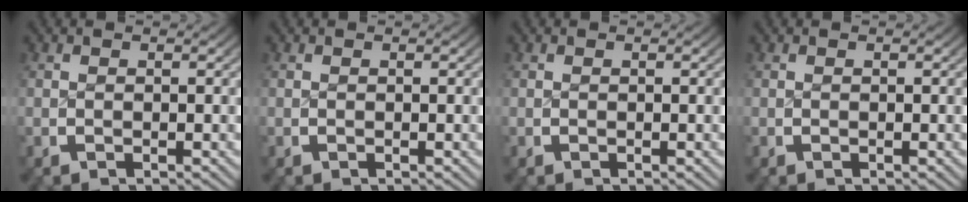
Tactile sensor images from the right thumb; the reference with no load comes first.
{"total": 0.0}
{"total": 0.0}
{"total": 0.0}